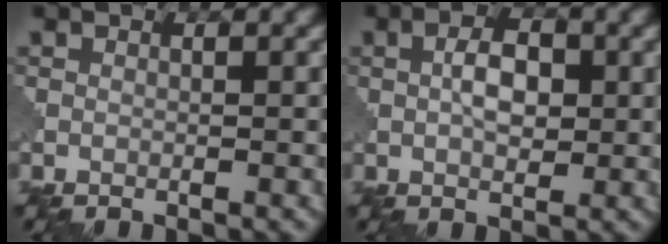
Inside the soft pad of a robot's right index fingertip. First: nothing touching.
{"total": 3.2, "force": [0.7, 1.7, 2.6], "torque": [-0.048, 0.004, 0.011]}